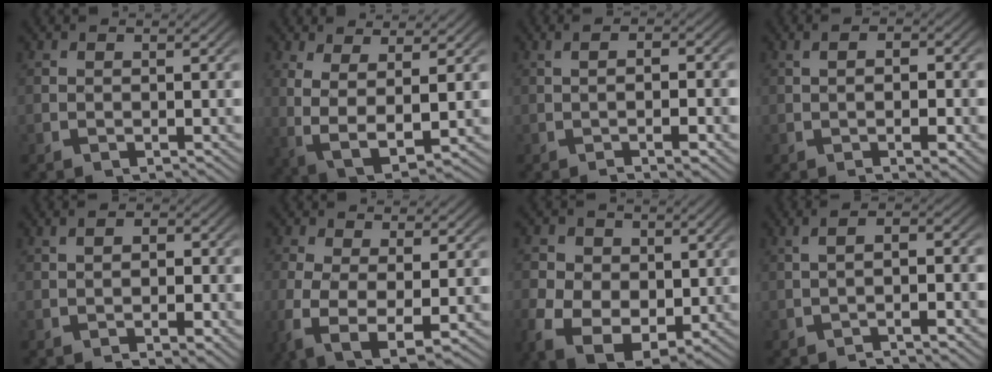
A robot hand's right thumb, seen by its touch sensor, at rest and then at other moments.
{"total": 8.0, "force": [-0.4, 5.2, 6.1], "torque": [-0.157, -0.046, 0.020]}
{"total": 3.3, "force": [-0.6, 1.0, 3.1], "torque": [-0.041, 0.010, -0.013]}
{"total": 2.9, "force": [-0.4, 1.4, 2.5], "torque": [-0.032, 0.003, -0.010]}
{"total": 2.4, "force": [-0.5, 1.5, 1.8], "torque": [-0.023, -0.001, -0.011]}
{"total": 7.1, "force": [-1.4, 3.9, 5.7], "torque": [-0.151, -0.050, 0.002]}
{"total": 9.3, "force": [-1.7, 7.2, 5.7], "torque": [-0.130, -0.060, -0.003]}
{"total": 2.9, "force": [-1.0, 0.9, 2.6], "torque": [-0.039, 0.010, -0.020]}